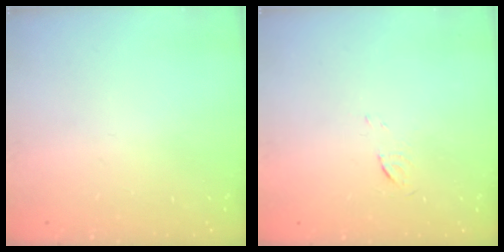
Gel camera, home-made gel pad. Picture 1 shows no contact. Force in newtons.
{"total": 3.3, "press": 3.3, "slide": 0.4}